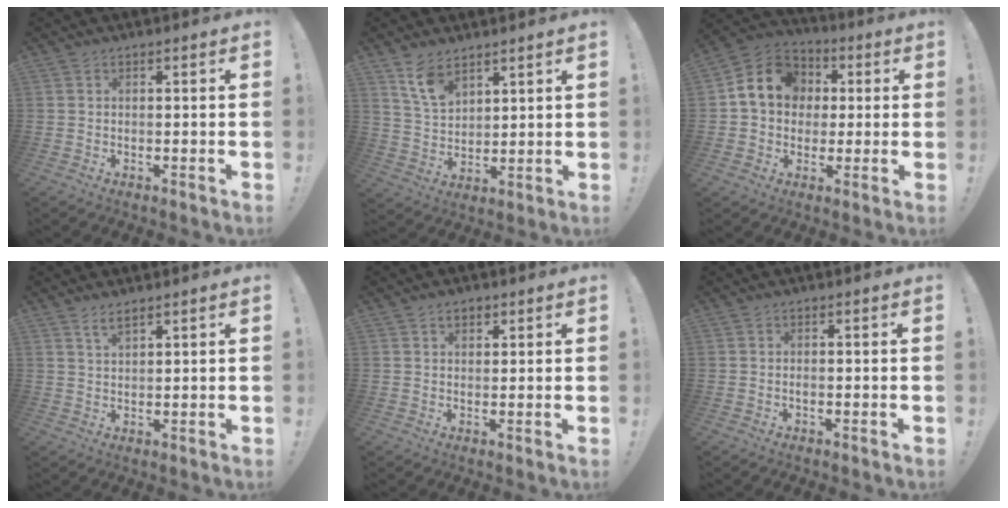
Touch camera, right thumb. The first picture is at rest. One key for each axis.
{"total": 9.0, "fx": 6.3, "fy": 5.1, "fz": 3.9, "tx": -0.074, "ty": -0.031, "tz": 0.123}
{"total": 12.6, "fx": 2.5, "fy": 10.8, "fz": 6.0, "tx": -0.085, "ty": 0.005, "tz": 0.057}
{"total": 3.0, "fx": 2.2, "fy": 0.8, "fz": 2.0, "tx": -0.035, "ty": -0.010, "tz": 0.037}
{"total": 2.7, "fx": 1.4, "fy": 1.7, "fz": 1.5, "tx": -0.017, "ty": -0.002, "tz": 0.022}
{"total": 0.6, "fx": -0.3, "fy": 0.1, "fz": 0.4, "tx": -0.010, "ty": 0.001, "tz": -0.006}